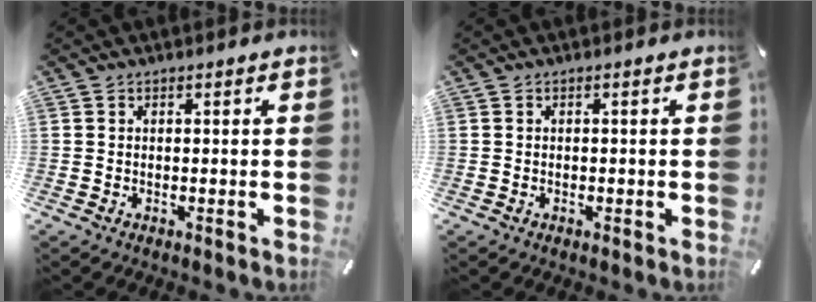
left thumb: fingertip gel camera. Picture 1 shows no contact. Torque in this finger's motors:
{"motor_torque": [-0.17, -0.13, -0.09, -0.04, 0.00]}